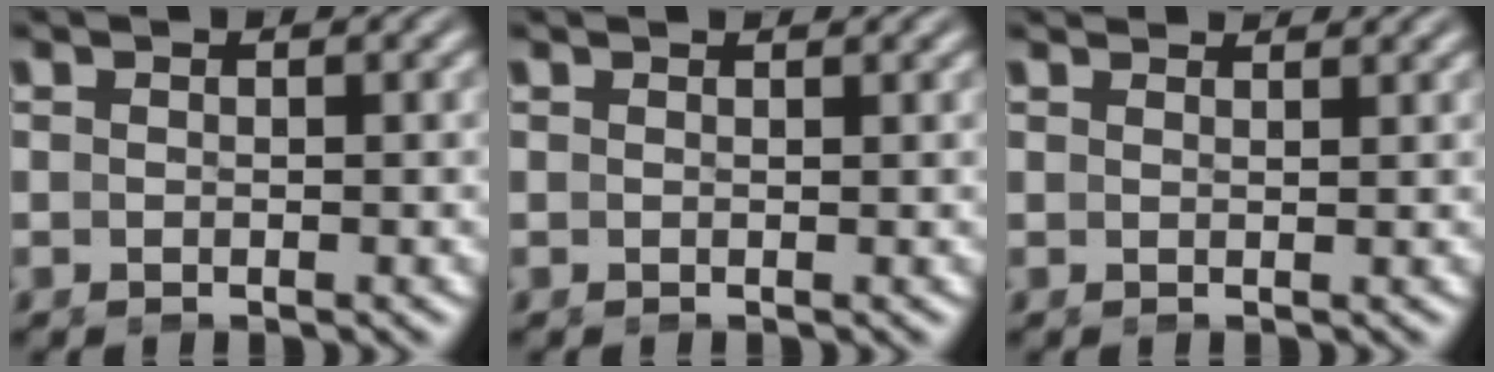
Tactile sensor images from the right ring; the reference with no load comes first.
{"total": 0.7, "force": [0.6, -0.4, -0.1], "torque": [0.009, -0.001, 0.014]}
{"total": 2.2, "force": [2.1, -0.7, 0.1], "torque": [0.011, 0.004, 0.037]}